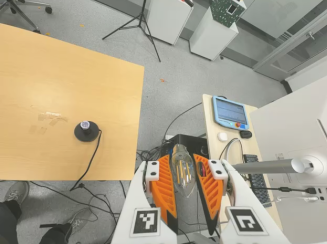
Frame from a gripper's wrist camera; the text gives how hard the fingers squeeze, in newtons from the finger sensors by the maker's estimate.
{"total": 12.4, "left": 12.6, "right": 12.3}